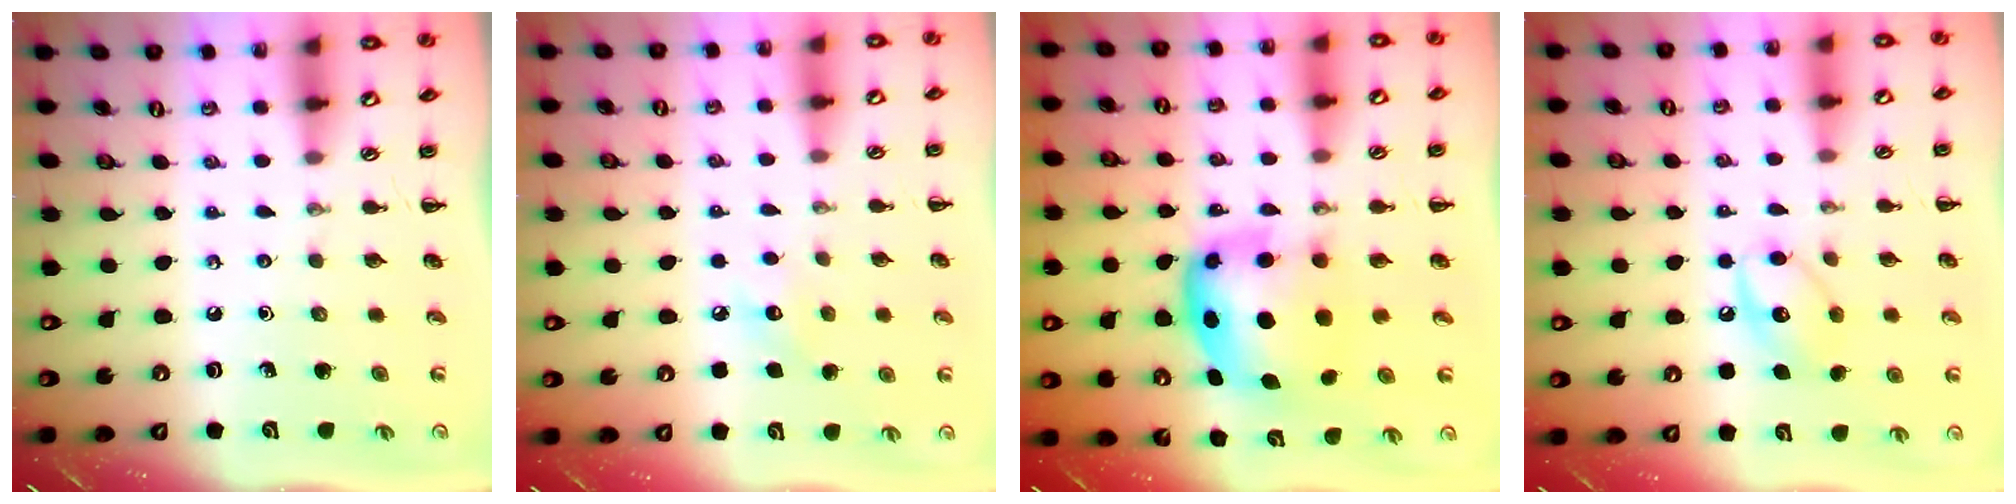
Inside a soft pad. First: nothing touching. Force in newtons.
{"total": 6.7, "press": 6.4, "slide": 1.9}
{"total": 7.0, "press": 6.8, "slide": 1.6}
{"total": 10.7, "press": 10.6, "slide": 0.8}